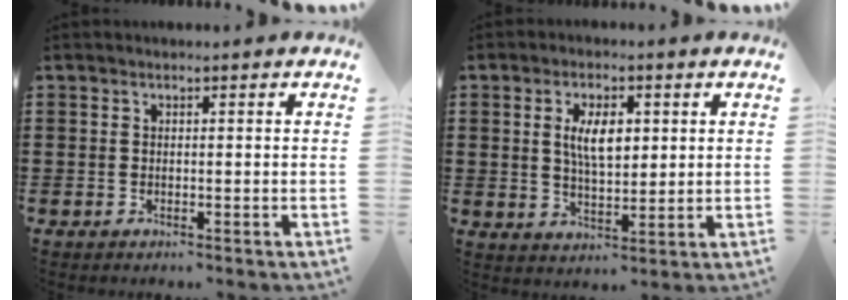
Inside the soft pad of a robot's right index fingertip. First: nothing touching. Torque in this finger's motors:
{"motor_torque": [0.50, 0.08, 0.24, 0.14]}